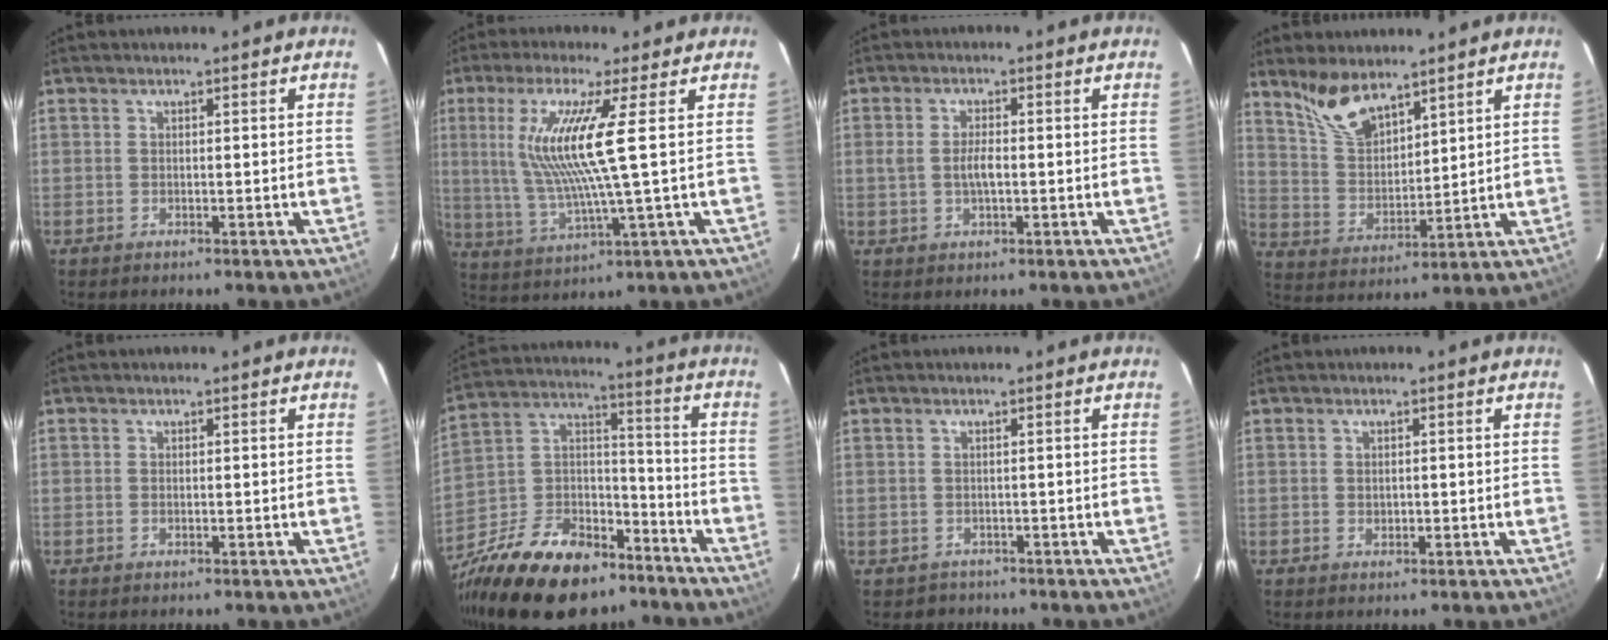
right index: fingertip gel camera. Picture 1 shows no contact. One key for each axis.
{"total": 12.0, "fx": 2.5, "fy": -0.9, "fz": 11.7, "tx": -0.227, "ty": -0.013, "tz": 0.060}
{"total": 3.3, "fx": -0.3, "fy": 1.4, "fz": 3.0, "tx": -0.057, "ty": 0.003, "tz": -0.003}
{"total": 9.3, "fx": 7.2, "fy": 3.5, "fz": 4.8, "tx": -0.092, "ty": 0.005, "tz": 0.153}
{"total": 0.0}
{"total": 25.9, "fx": -17.6, "fy": 13.7, "fz": 13.3, "tx": -0.288, "ty": 0.031, "tz": -0.278}
{"total": 2.0, "fx": -1.1, "fy": 1.7, "fz": -0.2, "tx": 0.002, "ty": 0.007, "tz": -0.012}
{"total": 0.9, "fx": 0.0, "fy": 0.8, "fz": 0.4, "tx": -0.006, "ty": 0.001, "tz": 0.001}